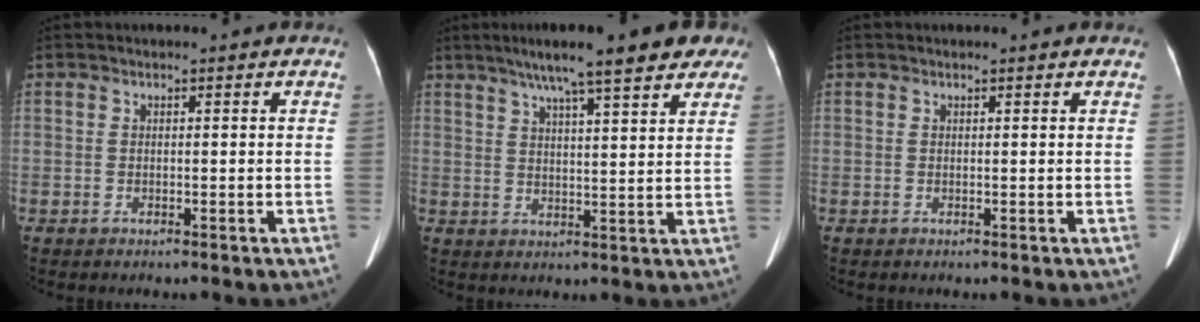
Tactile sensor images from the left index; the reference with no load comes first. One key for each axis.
{"total": 15.3, "fx": 11.2, "fy": 2.6, "fz": 10.0, "tx": -0.149, "ty": 0.037, "tz": 0.147}
{"total": 0.9, "fx": 0.9, "fy": 0.1, "fz": 0.2, "tx": -0.010, "ty": 0.010, "tz": 0.010}